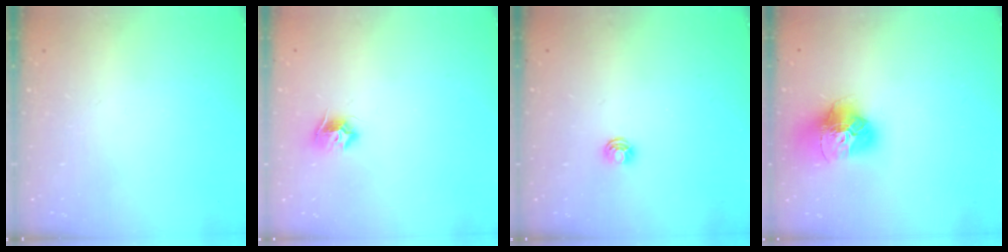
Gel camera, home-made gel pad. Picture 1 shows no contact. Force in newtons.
{"total": 8.6, "press": 8.6, "slide": 0.3}
{"total": 4.2, "press": 4.2, "slide": 0.6}
{"total": 16.6, "press": 16.6, "slide": 1.6}